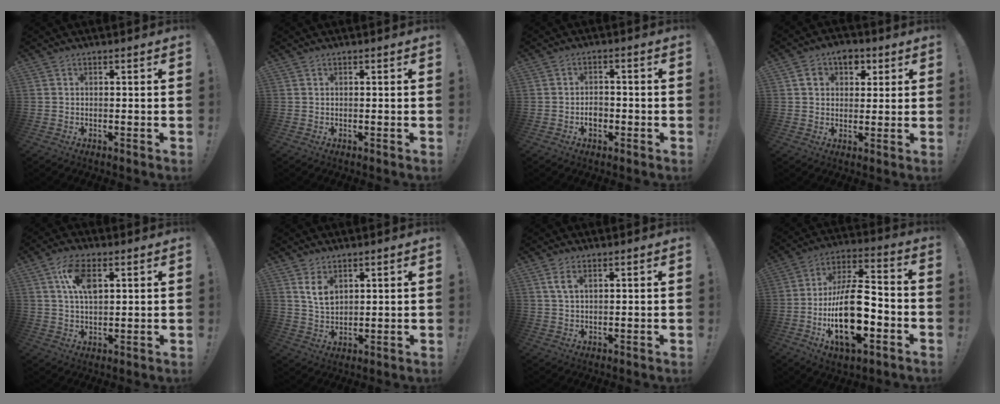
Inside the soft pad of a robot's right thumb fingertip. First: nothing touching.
{"total": 0.0}
{"total": 3.9, "force": [-1.5, 2.9, 2.1], "torque": [-0.018, 0.006, -0.029]}
{"total": 7.7, "force": [3.0, 6.4, 3.0], "torque": [-0.043, -0.003, 0.058]}
{"total": 9.7, "force": [3.7, 4.8, 7.6], "torque": [-0.131, 0.004, 0.068]}
{"total": 6.4, "force": [3.6, 3.6, 3.8], "torque": [-0.056, -0.018, 0.065]}
{"total": 4.0, "force": [1.9, 1.6, 3.2], "torque": [-0.055, -0.004, 0.032]}
{"total": 21.8, "force": [-5.5, 10.2, 18.5], "torque": [-0.331, 0.027, -0.089]}